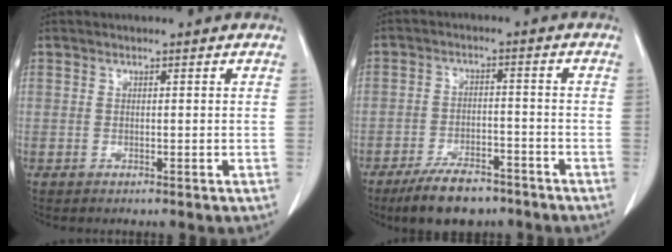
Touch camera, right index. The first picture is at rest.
{"total": 8.6, "force": [-6.7, 3.3, 4.4], "torque": [-0.075, -0.005, -0.113]}